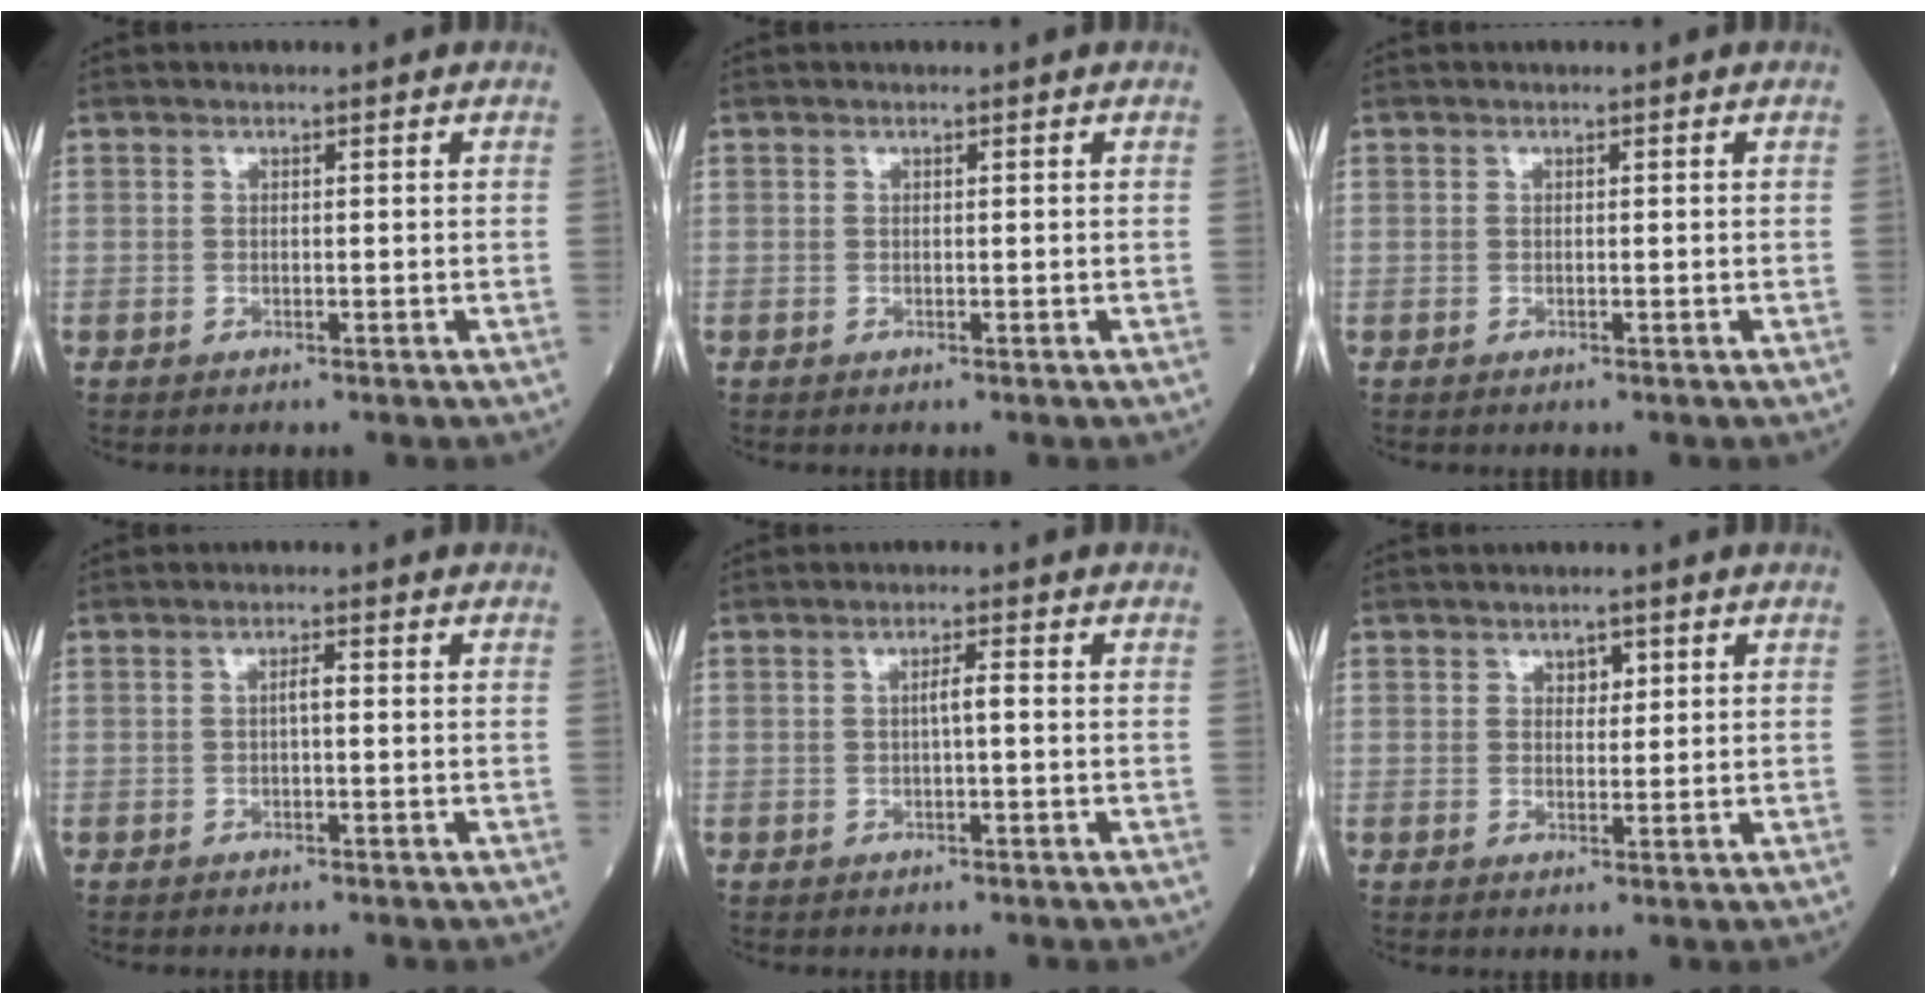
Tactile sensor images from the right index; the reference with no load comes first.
{"total": 0.0}
{"total": 0.0}
{"total": 1.4, "force": [-0.1, 0.2, 1.3], "torque": [-0.023, 0.004, -0.002]}
{"total": 1.6, "force": [-0.1, 0.0, 1.6], "torque": [-0.029, 0.003, -0.001]}
{"total": 1.8, "force": [1.0, 1.1, 1.1], "torque": [-0.011, -0.001, 0.015]}